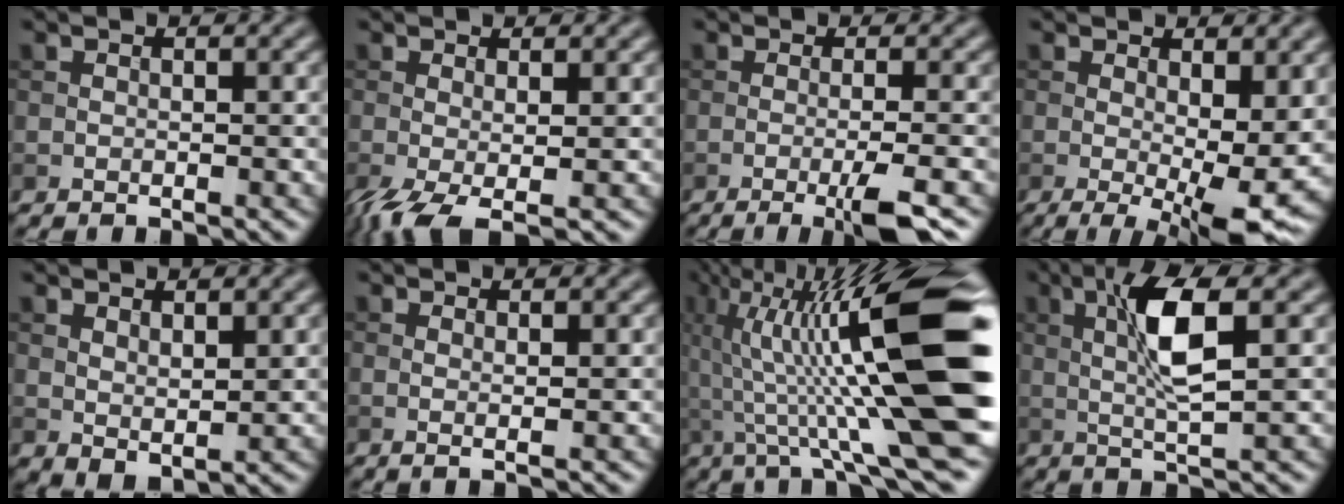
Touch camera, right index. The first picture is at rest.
{"total": 3.8, "force": [-1.6, 0.9, 3.3], "torque": [-0.073, -0.011, -0.034]}
{"total": 4.5, "force": [-1.7, 0.8, 4.0], "torque": [-0.061, -0.004, -0.037]}
{"total": 8.3, "force": [-0.8, 2.2, 7.9], "torque": [-0.120, -0.021, -0.002]}
{"total": 2.3, "force": [1.1, 1.2, 1.7], "torque": [-0.032, -0.008, 0.026]}
{"total": 1.2, "force": [0.2, 0.2, 1.1], "torque": [-0.018, -0.002, 0.001]}
{"total": 14.5, "force": [2.1, 2.1, 14.2], "torque": [-0.225, 0.022, 0.041]}
{"total": 5.9, "force": [1.1, 1.1, 5.7], "torque": [-0.114, 0.008, 0.021]}